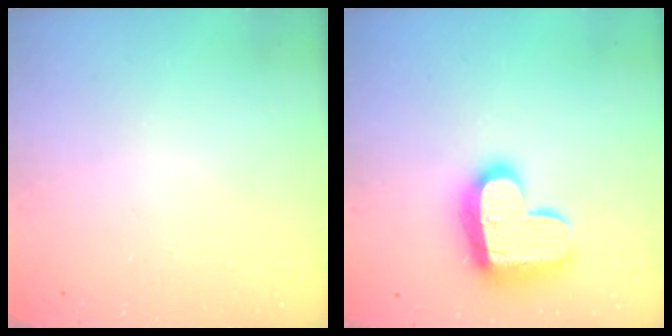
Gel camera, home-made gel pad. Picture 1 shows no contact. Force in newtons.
{"total": 17.7, "press": 17.7, "slide": 1.2}